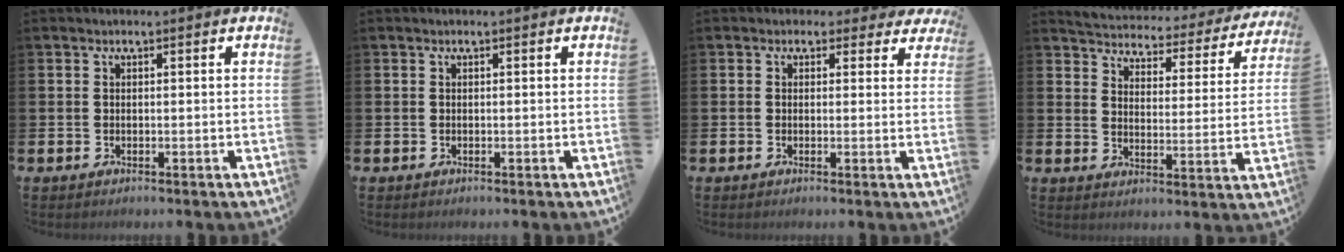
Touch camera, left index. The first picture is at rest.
{"total": 0.0}
{"total": 1.6, "force": [0.8, 1.4, 0.1], "torque": [-0.002, 0.003, 0.009]}
{"total": 3.3, "force": [3.1, 0.9, 0.3], "torque": [-0.034, -0.031, 0.046]}